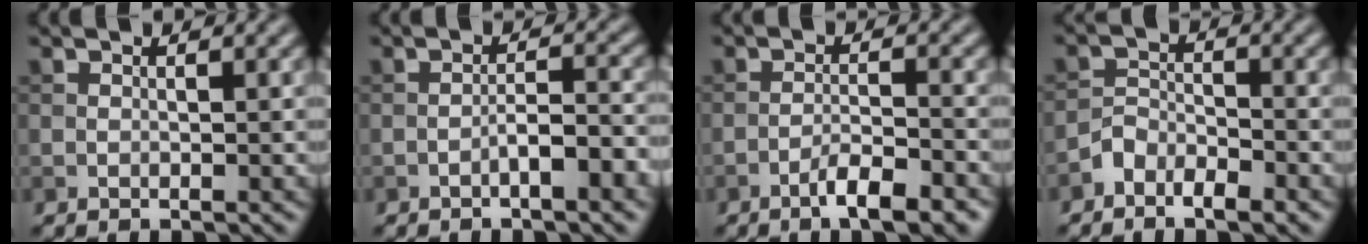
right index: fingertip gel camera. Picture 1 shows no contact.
{"total": 3.6, "force": [-1.6, 0.8, 3.1], "torque": [-0.053, 0.009, -0.029]}
{"total": 4.1, "force": [-2.7, 0.7, 3.0], "torque": [-0.054, 0.005, -0.048]}
{"total": 2.9, "force": [-2.1, 1.5, 1.3], "torque": [-0.021, 0.006, -0.046]}